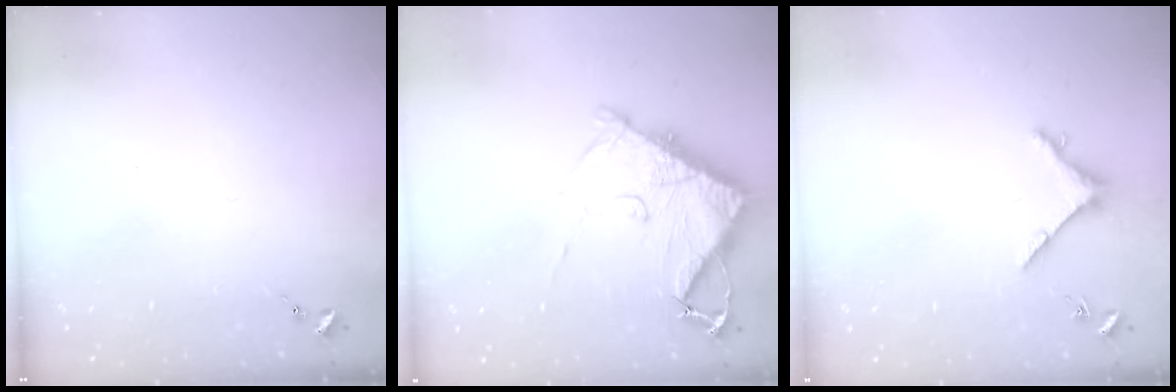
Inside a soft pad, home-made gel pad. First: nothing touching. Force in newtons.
{"total": 10.9, "press": 10.8, "slide": 1.4}
{"total": 4.8, "press": 4.8, "slide": 0.6}